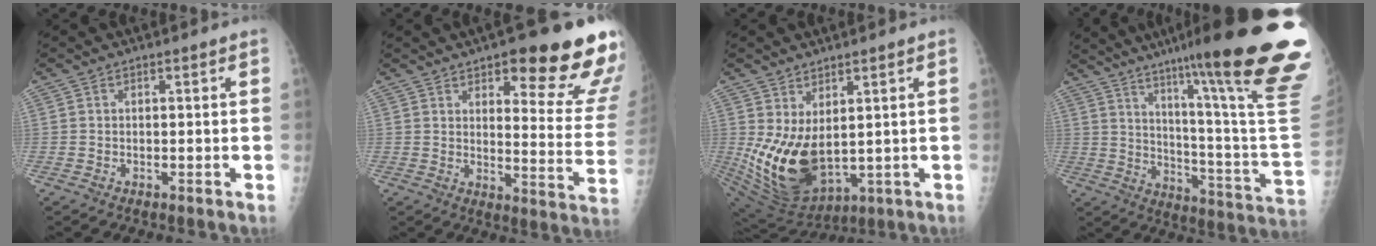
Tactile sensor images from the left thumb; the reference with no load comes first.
{"total": 22.5, "force": [13.7, 6.4, 16.7], "torque": [-0.169, -0.067, 0.171]}
{"total": 13.5, "force": [1.6, 7.7, 11.0], "torque": [-0.193, -0.035, 0.061]}
{"total": 31.4, "force": [20.0, 1.9, 24.1], "torque": [-0.267, -0.115, 0.288]}